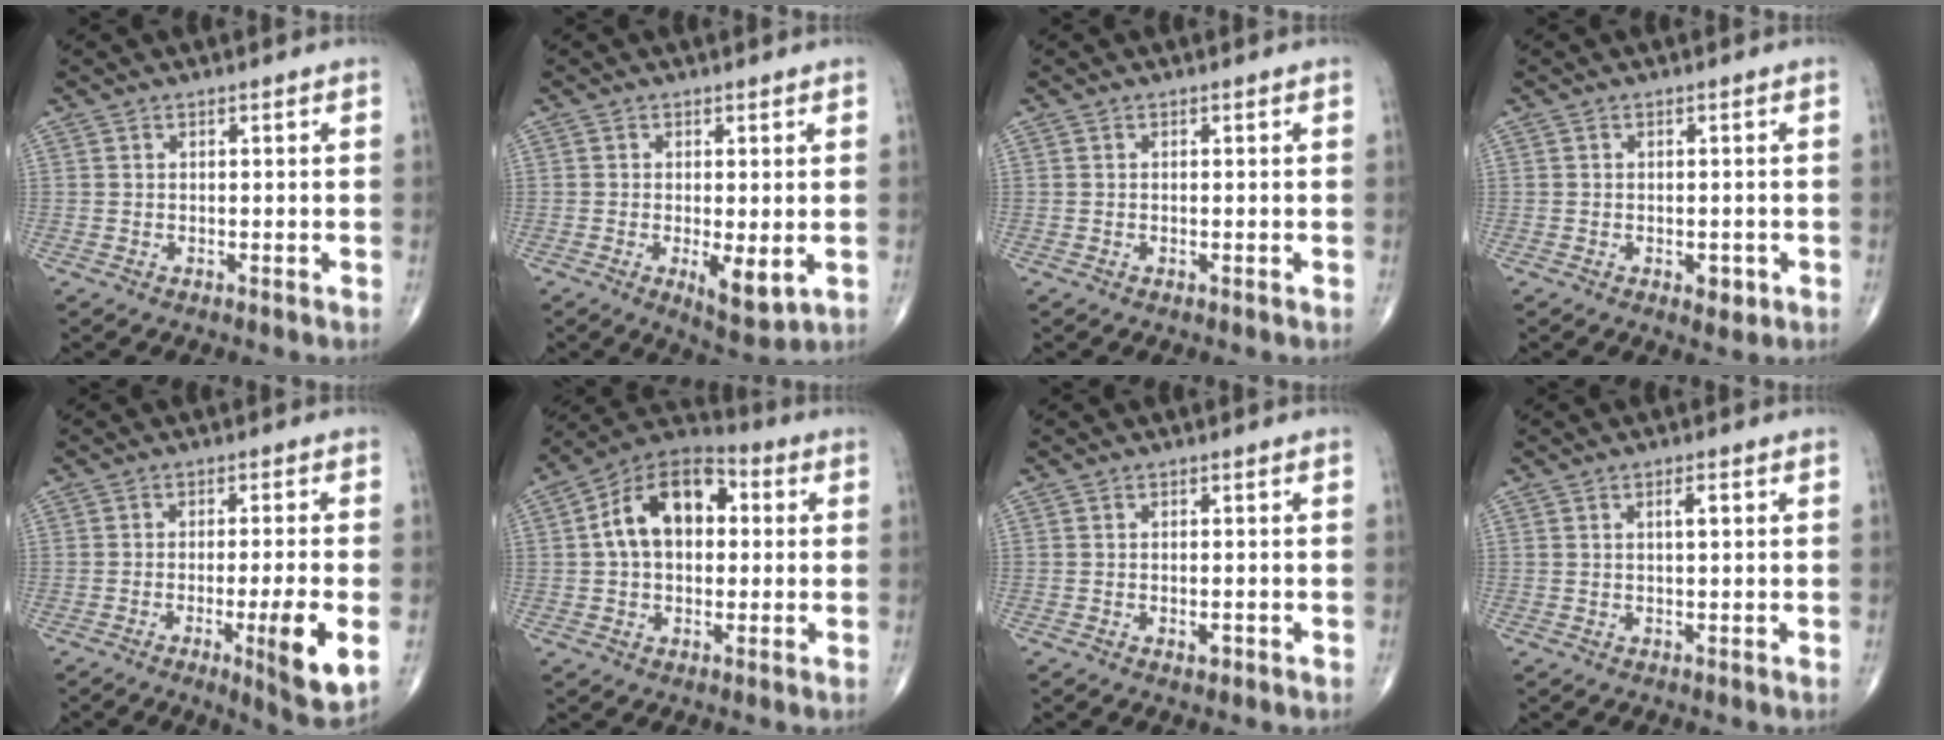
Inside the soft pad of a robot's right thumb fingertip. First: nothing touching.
{"total": 6.3, "force": [-1.3, 2.3, 5.7], "torque": [-0.089, -0.019, -0.015]}
{"total": 0.0}
{"total": 2.6, "force": [-1.0, 1.5, 1.9], "torque": [-0.014, 0.001, -0.010]}
{"total": 11.3, "force": [-3.1, 1.3, 10.8], "torque": [-0.162, -0.012, -0.044]}
{"total": 14.8, "force": [2.2, 9.5, 11.2], "torque": [-0.167, 0.031, 0.025]}
{"total": 1.5, "force": [-0.6, 0.7, 1.2], "torque": [-0.018, -0.001, -0.008]}
{"total": 2.1, "force": [0.6, 0.6, 1.9], "torque": [-0.031, -0.001, 0.009]}